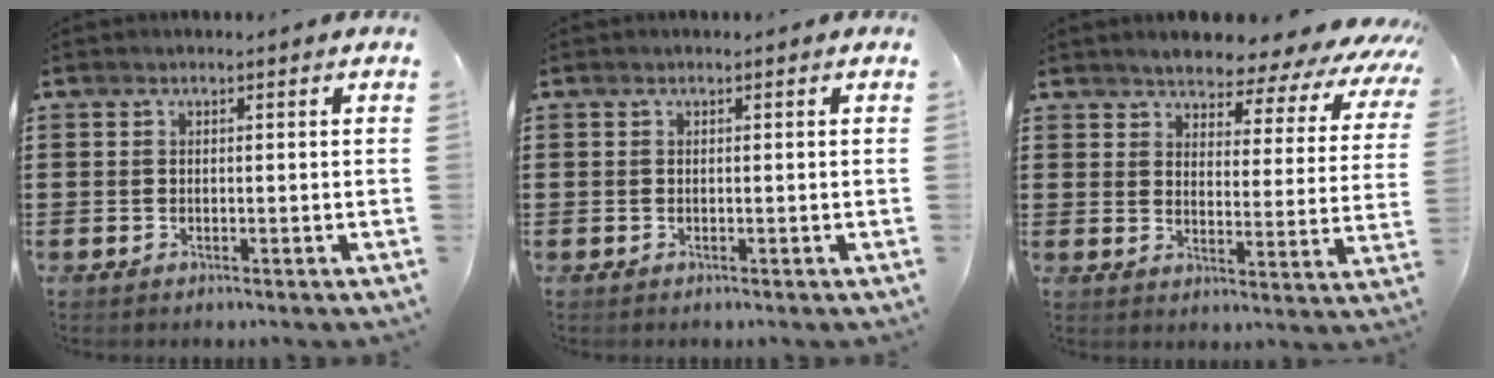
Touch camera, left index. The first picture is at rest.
{"total": 0.0}
{"total": 4.2, "force": [4.0, 1.0, 0.8], "torque": [-0.035, -0.034, 0.063]}